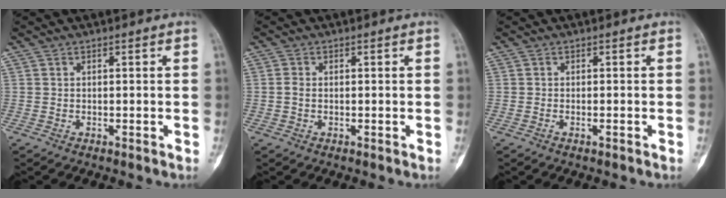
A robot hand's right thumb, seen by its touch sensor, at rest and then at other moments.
{"total": 1.2, "force": [-0.1, 0.9, 0.8], "torque": [-0.013, 0.001, -0.004]}
{"total": 0.7, "force": [-0.4, 0.2, 0.6], "torque": [-0.017, 0.005, -0.005]}